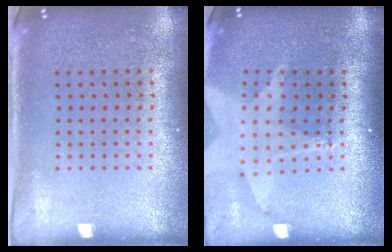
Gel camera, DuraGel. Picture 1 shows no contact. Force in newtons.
{"total": 1.7, "press": 1.5, "slide": 0.9}